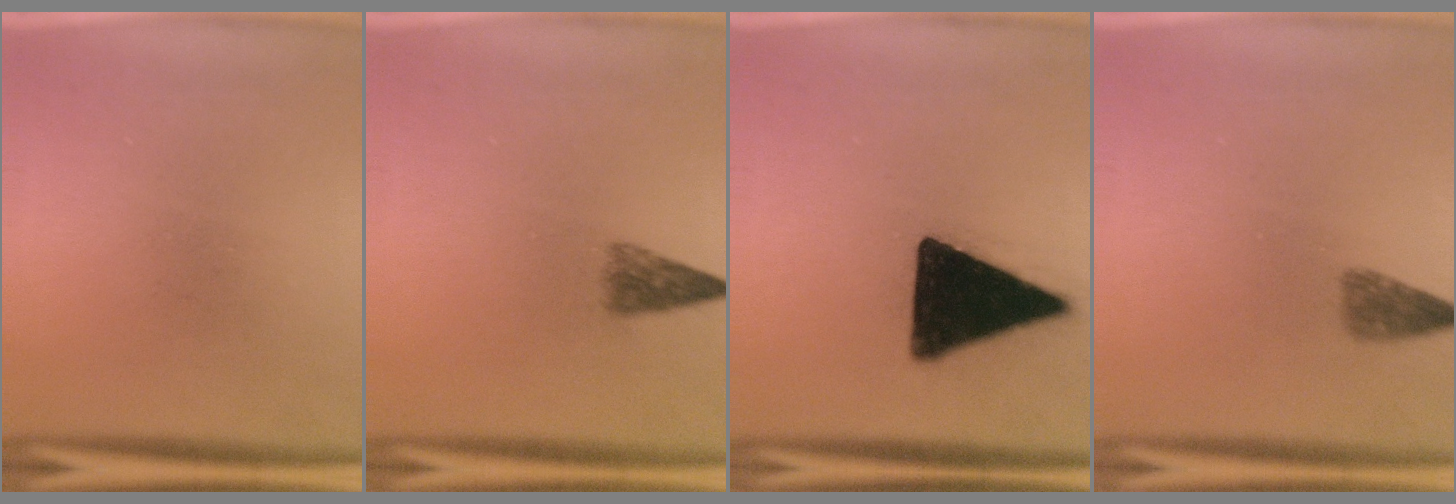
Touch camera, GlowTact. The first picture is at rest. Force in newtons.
{"total": 2.9}
{"total": 19.1}
{"total": 2.4}